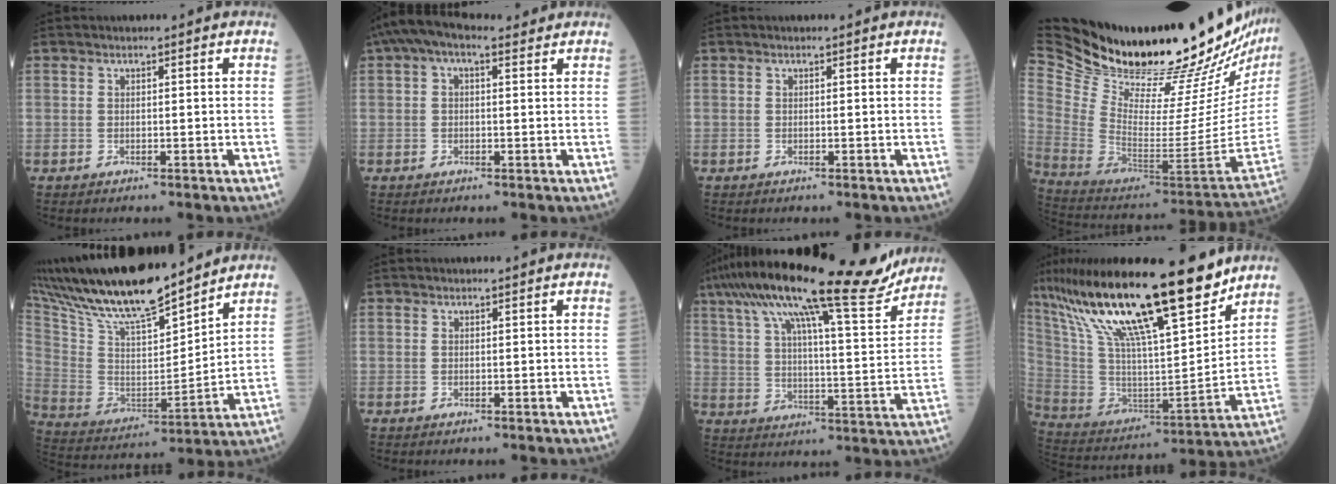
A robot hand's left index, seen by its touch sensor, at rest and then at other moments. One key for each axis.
{"total": 5.5, "fx": 3.2, "fy": 2.5, "fz": 3.7, "tx": -0.077, "ty": 0.044, "tz": 0.051}
{"total": 0.0}
{"total": 37.0, "fx": 31.2, "fy": 4.7, "fz": 19.4, "tx": -0.335, "ty": -0.114, "tz": 0.453}
{"total": 22.7, "fx": 19.4, "fy": 3.8, "fz": 11.2, "tx": -0.223, "ty": 0.008, "tz": 0.344}
{"total": 0.0}
{"total": 26.9, "fx": 21.5, "fy": 3.7, "fz": 15.6, "tx": -0.275, "ty": 0.013, "tz": 0.307}
{"total": 28.6, "fx": 20.8, "fy": 4.6, "fz": 19.1, "tx": -0.354, "ty": 0.006, "tz": 0.360}